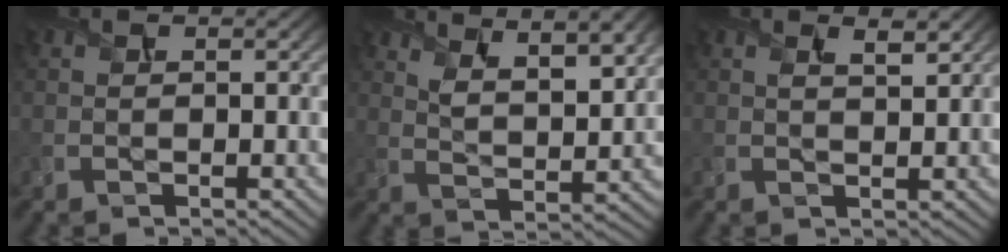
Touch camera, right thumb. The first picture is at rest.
{"total": 9.7, "force": [6.4, 3.1, 6.6], "torque": [-0.120, 0.004, 0.106]}
{"total": 2.0, "force": [1.2, 0.5, 1.5], "torque": [-0.026, -0.004, 0.025]}